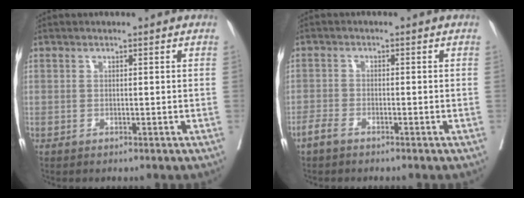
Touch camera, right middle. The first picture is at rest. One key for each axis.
{"total": 1.9, "fx": -1.5, "fy": 0.5, "fz": 1.0, "tx": -0.024, "ty": 0.000, "tz": -0.030}